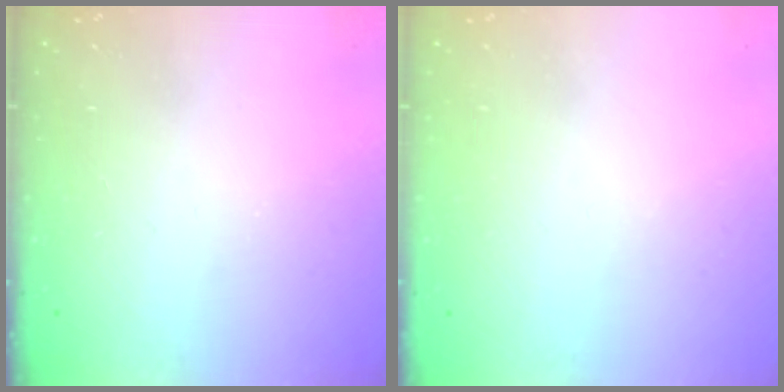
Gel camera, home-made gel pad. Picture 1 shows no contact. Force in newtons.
{"total": 1.6, "press": 1.6, "slide": 0.2}